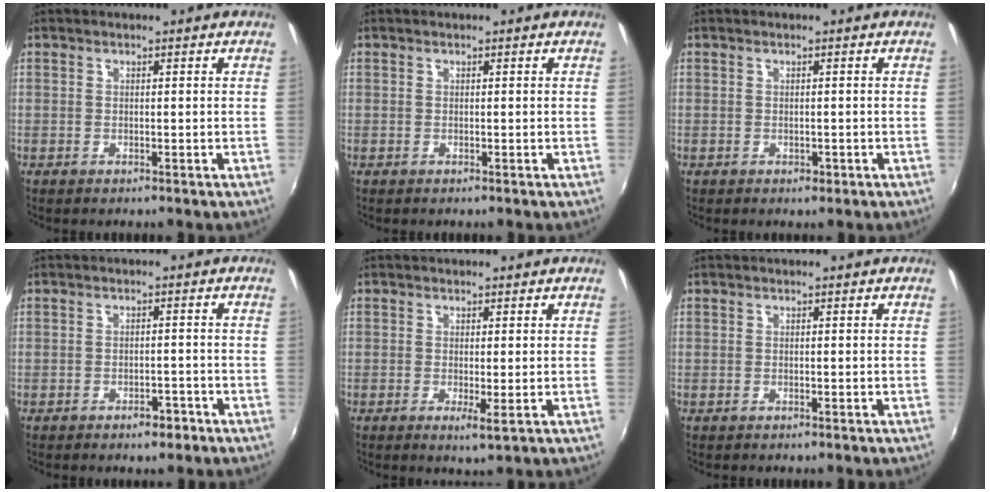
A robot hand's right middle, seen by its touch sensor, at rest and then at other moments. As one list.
[{"total": 0.0}, {"total": 1.0, "force": [-0.4, 0.8, 0.4], "torque": [-0.003, -0.003, -0.006]}, {"total": 2.7, "force": [-1.9, 1.3, 1.3], "torque": [-0.026, 0.000, -0.024]}, {"total": 2.0, "force": [-0.1, 0.1, 2.0], "torque": [-0.037, -0.009, -0.003]}, {"total": 0.0}]